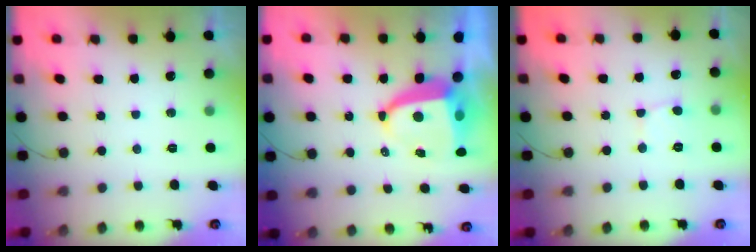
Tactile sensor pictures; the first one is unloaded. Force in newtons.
{"total": 8.8, "press": 8.8, "slide": 1.0}
{"total": 2.8, "press": 2.8, "slide": 0.3}